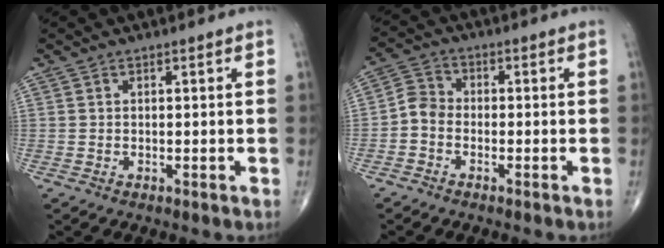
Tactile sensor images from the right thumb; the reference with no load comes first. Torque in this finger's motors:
{"motor_torque": [0.00, 0.02, 0.33, -0.33, 0.00]}